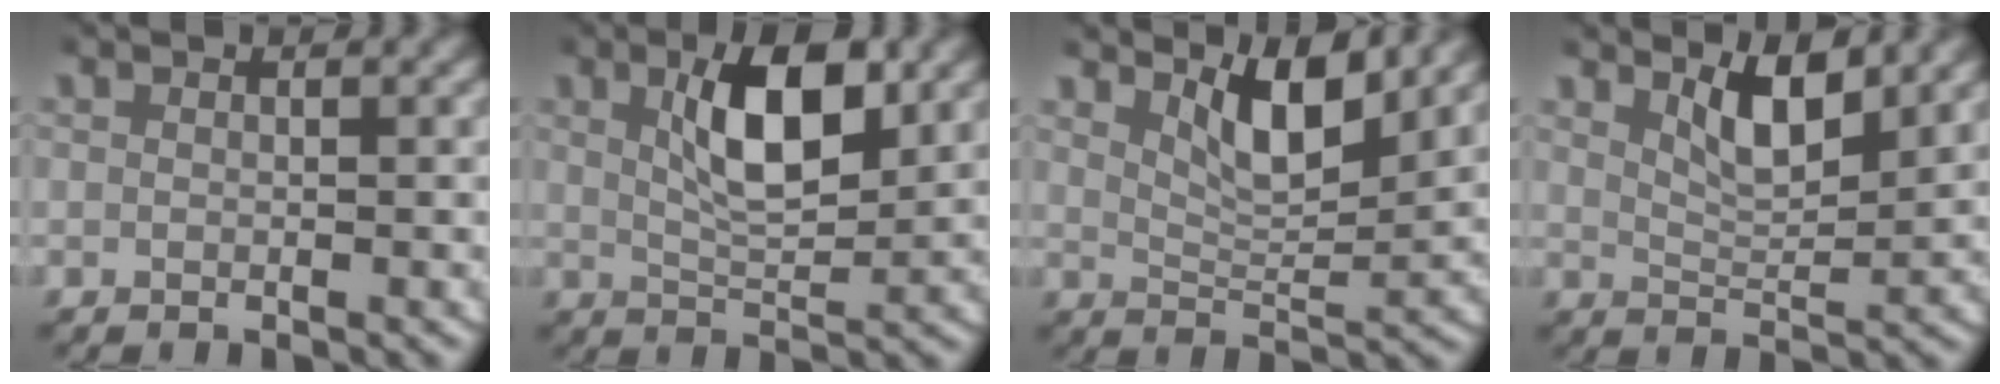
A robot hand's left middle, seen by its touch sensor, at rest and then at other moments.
{"total": 5.8, "force": [2.1, 2.1, 5.0], "torque": [-0.081, 0.002, 0.038]}
{"total": 4.7, "force": [3.4, 1.1, 3.1], "torque": [-0.053, -0.008, 0.059]}
{"total": 3.7, "force": [2.8, 0.9, 2.3], "torque": [-0.043, -0.007, 0.051]}